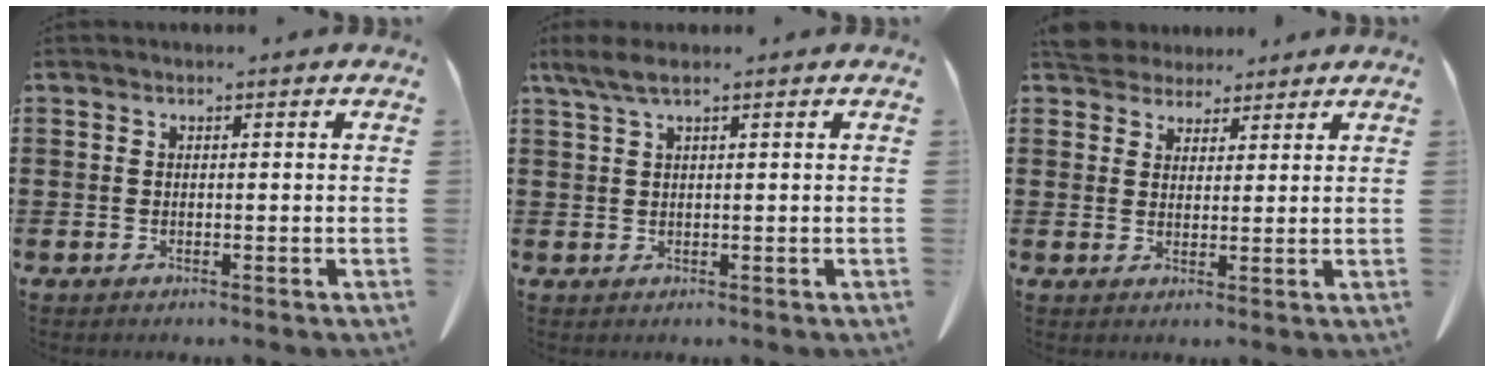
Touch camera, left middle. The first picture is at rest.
{"total": 2.8, "force": [1.7, 0.4, 2.2], "torque": [-0.053, -0.002, 0.028]}
{"total": 4.8, "force": [4.5, 1.7, 0.7], "torque": [-0.031, -0.006, 0.086]}